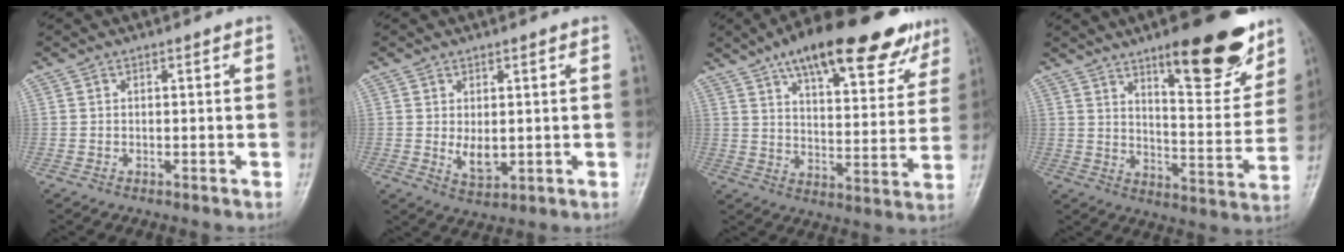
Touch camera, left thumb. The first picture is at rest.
{"total": 4.7, "force": [0.5, 2.5, 4.0], "torque": [-0.057, -0.013, 0.018]}
{"total": 23.8, "force": [15.4, 8.7, 16.0], "torque": [-0.198, -0.025, 0.225]}
{"total": 18.4, "force": [11.8, 5.4, 13.0], "torque": [-0.137, -0.073, 0.179]}